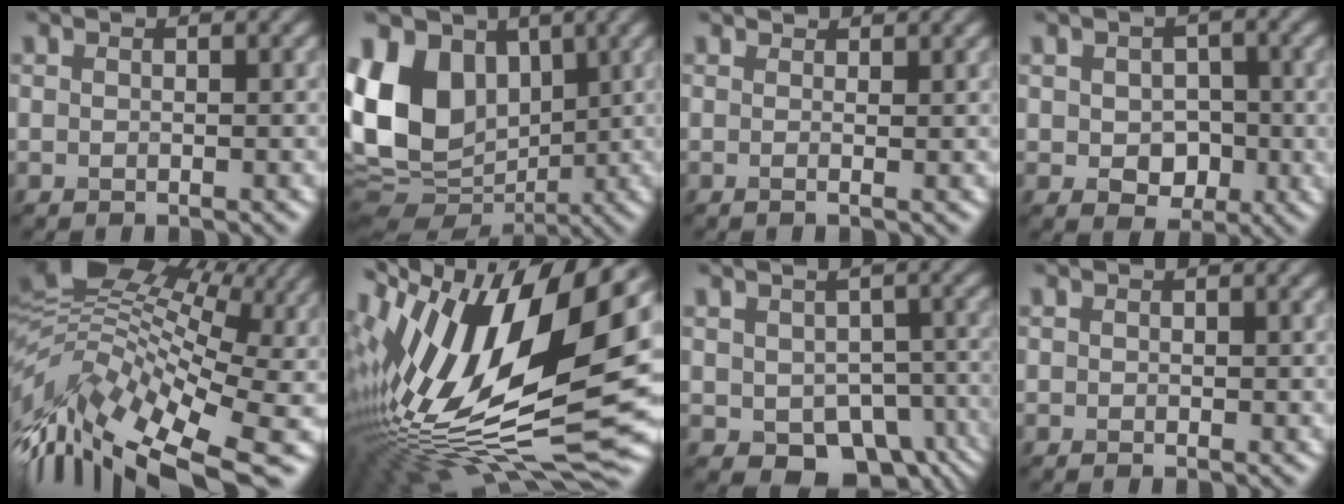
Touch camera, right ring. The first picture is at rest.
{"total": 15.2, "force": [2.6, 11.5, 9.6], "torque": [-0.219, 0.010, 0.054]}
{"total": 2.1, "force": [1.5, 0.6, 1.3], "torque": [-0.022, -0.011, 0.001]}
{"total": 3.9, "force": [-0.3, 3.0, 2.5], "torque": [-0.035, -0.007, -0.004]}
{"total": 14.3, "force": [0.5, 6.7, 12.6], "torque": [-0.242, 0.013, 0.012]}
{"total": 17.7, "force": [1.8, 7.7, 15.8], "torque": [-0.283, 0.017, 0.016]}
{"total": 7.1, "force": [-2.6, 4.6, 4.7], "torque": [-0.068, -0.021, -0.027]}
{"total": 0.0}